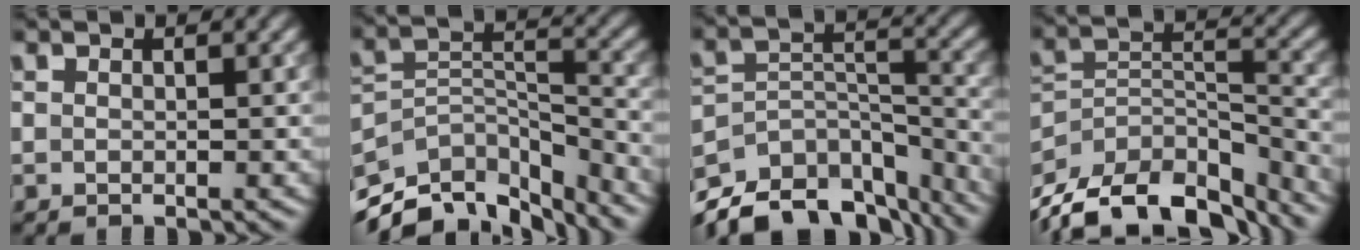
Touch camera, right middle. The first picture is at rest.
{"total": 10.5, "force": [-8.8, 4.5, 3.6], "torque": [-0.070, 0.011, -0.150]}
{"total": 12.4, "force": [-10.4, 5.4, 4.1], "torque": [-0.071, -0.001, -0.156]}
{"total": 13.8, "force": [-10.6, 6.3, 6.2], "torque": [-0.120, 0.010, -0.159]}